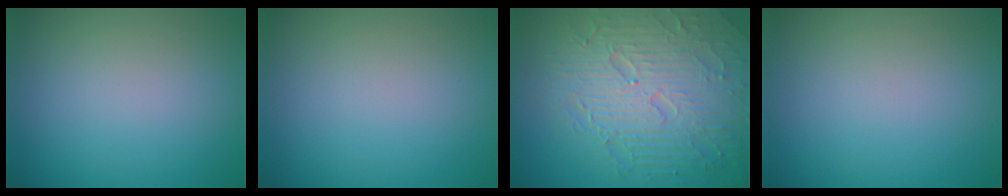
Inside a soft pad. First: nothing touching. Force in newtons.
{"total": 0.0}
{"total": 9.1, "press": 6.3, "slide": 6.5}
{"total": 0.0}